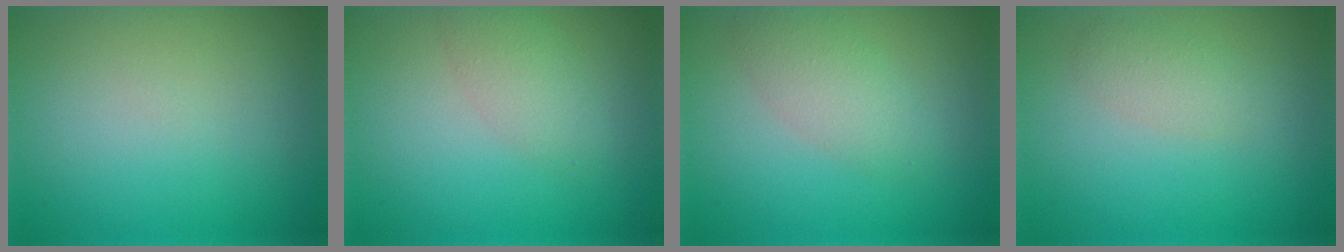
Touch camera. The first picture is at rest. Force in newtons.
{"total": 2.2, "press": 2.2, "slide": 0.1}
{"total": 2.9, "press": 2.9, "slide": 0.2}
{"total": 1.7, "press": 1.7, "slide": 0.0}